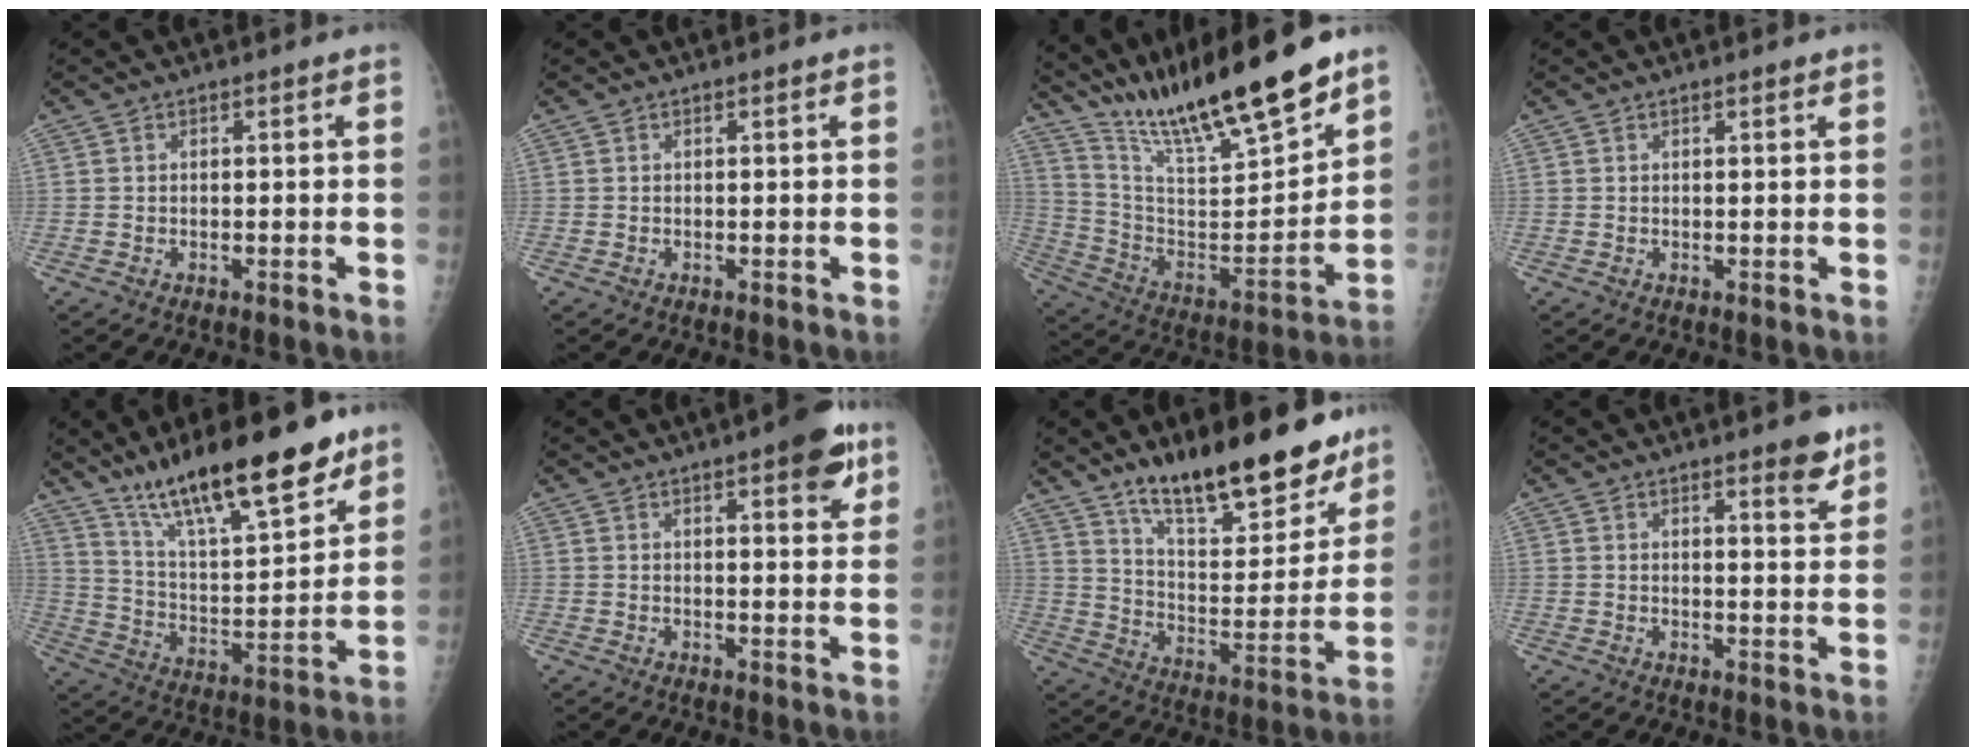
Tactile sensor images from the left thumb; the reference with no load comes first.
{"total": 0.0}
{"total": 23.6, "force": [18.9, 3.8, 13.6], "torque": [-0.206, -0.094, 0.333]}
{"total": 0.9, "force": [0.7, 0.2, 0.6], "torque": [-0.007, -0.002, 0.010]}
{"total": 22.6, "force": [16.0, 5.8, 15.0], "torque": [-0.220, -0.072, 0.273]}
{"total": 8.3, "force": [4.6, 2.4, 6.5], "torque": [-0.066, -0.017, 0.053]}
{"total": 23.9, "force": [17.9, 8.0, 13.6], "torque": [-0.152, -0.105, 0.270]}
{"total": 5.3, "force": [3.7, 1.1, 3.7], "torque": [-0.038, -0.024, 0.045]}